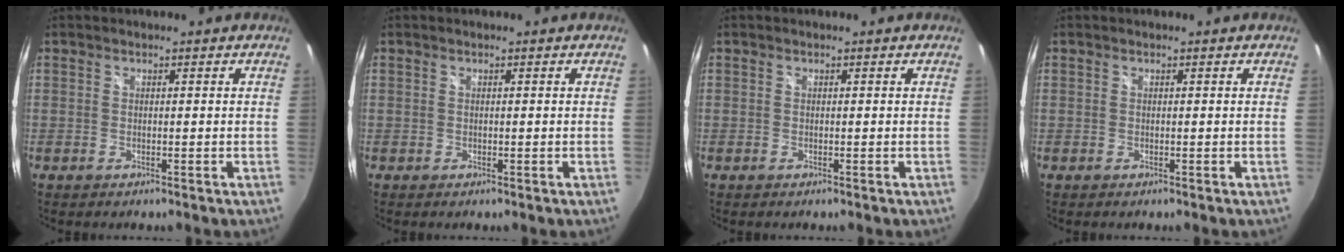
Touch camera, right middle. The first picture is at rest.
{"total": 0.0}
{"total": 0.0}
{"total": 0.0}